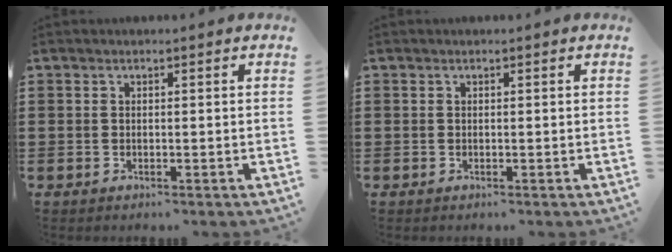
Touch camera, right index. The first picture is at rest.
{"total": 0.0}